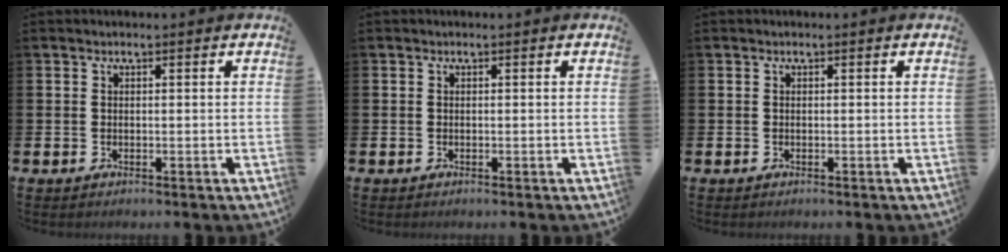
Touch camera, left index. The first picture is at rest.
{"total": 0.0}
{"total": 0.0}